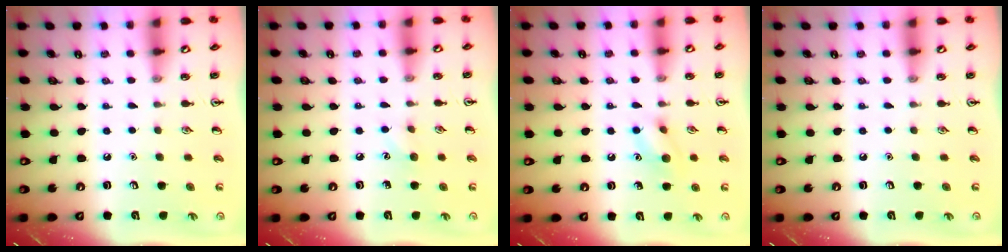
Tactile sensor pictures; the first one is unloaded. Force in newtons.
{"total": 5.2, "press": 5.0, "slide": 1.6}
{"total": 8.6, "press": 8.5, "slide": 1.0}
{"total": 0.0}